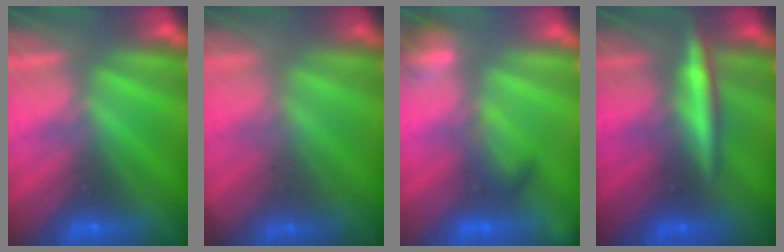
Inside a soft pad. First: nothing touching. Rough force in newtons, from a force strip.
{"total": 1.8}
{"total": 2.4}
{"total": 2.7}